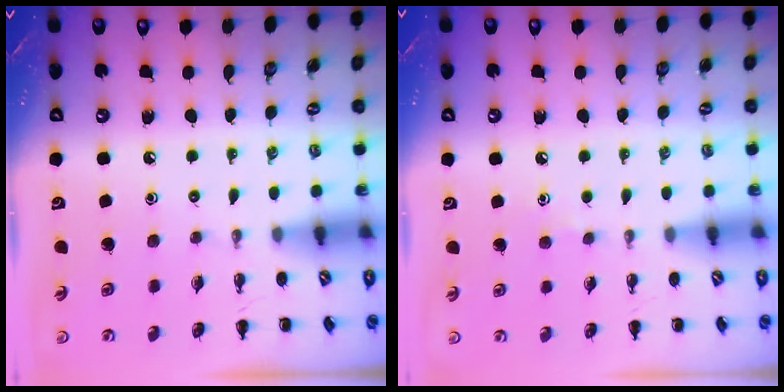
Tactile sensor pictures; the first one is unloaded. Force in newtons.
{"total": 3.1, "press": 2.9, "slide": 1.1}